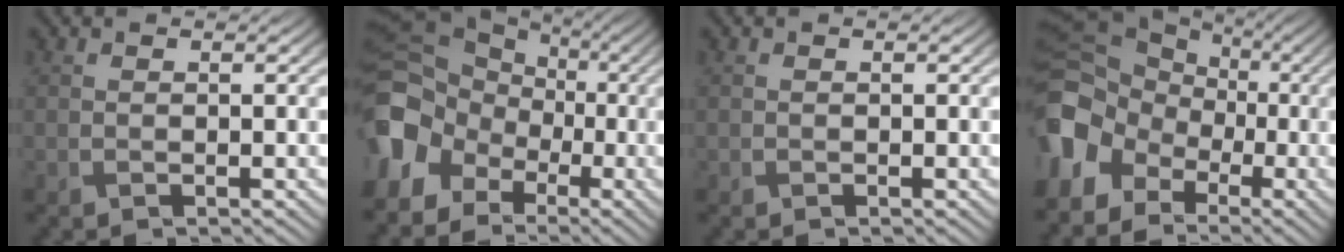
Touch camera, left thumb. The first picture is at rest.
{"total": 14.7, "force": [-3.4, 12.8, 6.6], "torque": [-0.202, -0.030, -0.084]}
{"total": 0.0}
{"total": 13.3, "force": [-3.4, 11.5, 5.8], "torque": [-0.192, -0.026, -0.078]}